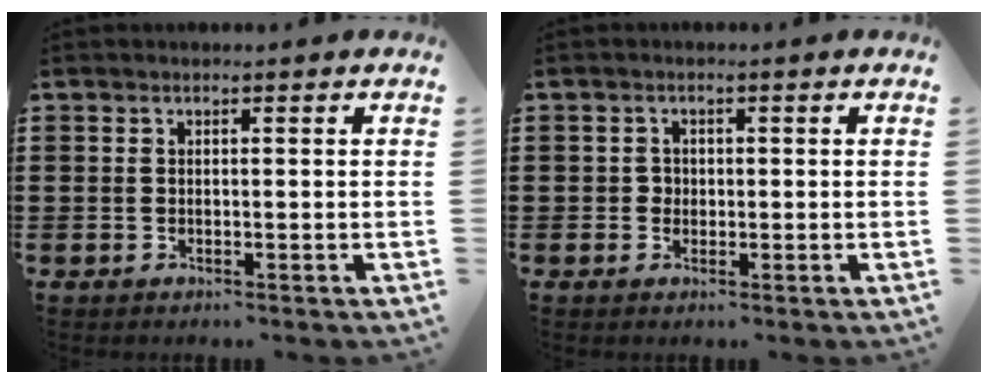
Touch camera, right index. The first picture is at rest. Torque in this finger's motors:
{"motor_torque": [0.04, 0.07, 0.02, 0.01]}